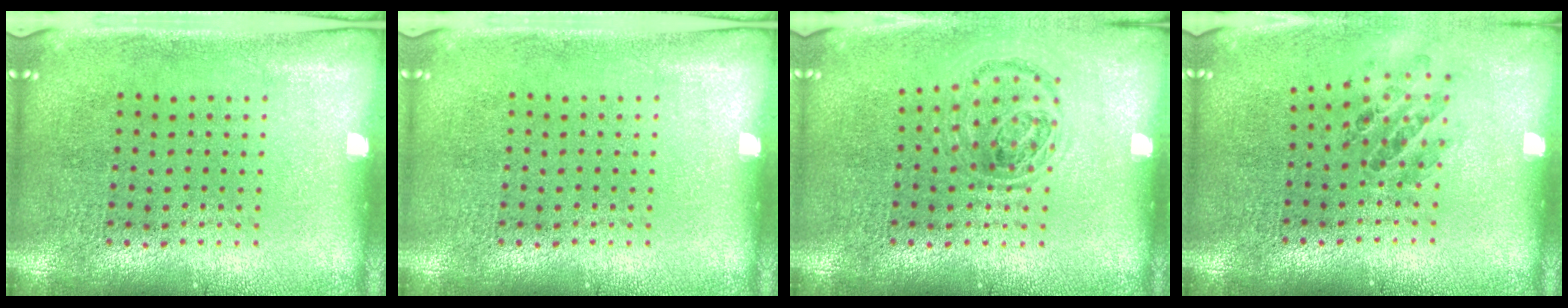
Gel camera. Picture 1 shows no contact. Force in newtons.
{"total": 0.0}
{"total": 0.9, "press": 0.9, "slide": 0.1}
{"total": 0.8, "press": 0.8, "slide": 0.0}